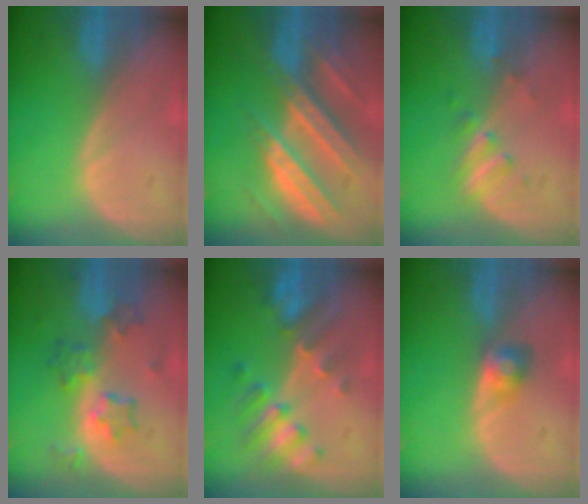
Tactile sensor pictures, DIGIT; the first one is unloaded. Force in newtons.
{"total": 10.5, "press": 9.3, "slide": 4.9}
{"total": 2.7, "press": 2.7, "slide": 0.5}
{"total": 7.0, "press": 6.2, "slide": 3.2}
{"total": 7.7, "press": 6.9, "slide": 3.4}
{"total": 2.7, "press": 2.7, "slide": 0.0}